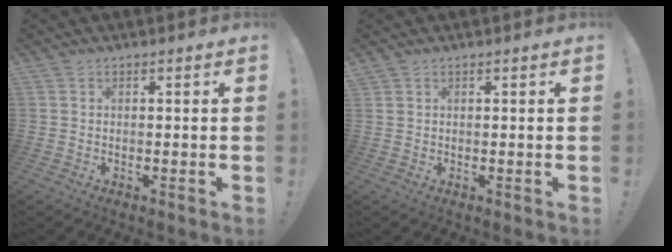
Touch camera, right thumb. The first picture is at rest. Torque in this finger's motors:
{"motor_torque": [0.78, 1.68, 0.60, 0.50, 0.02]}